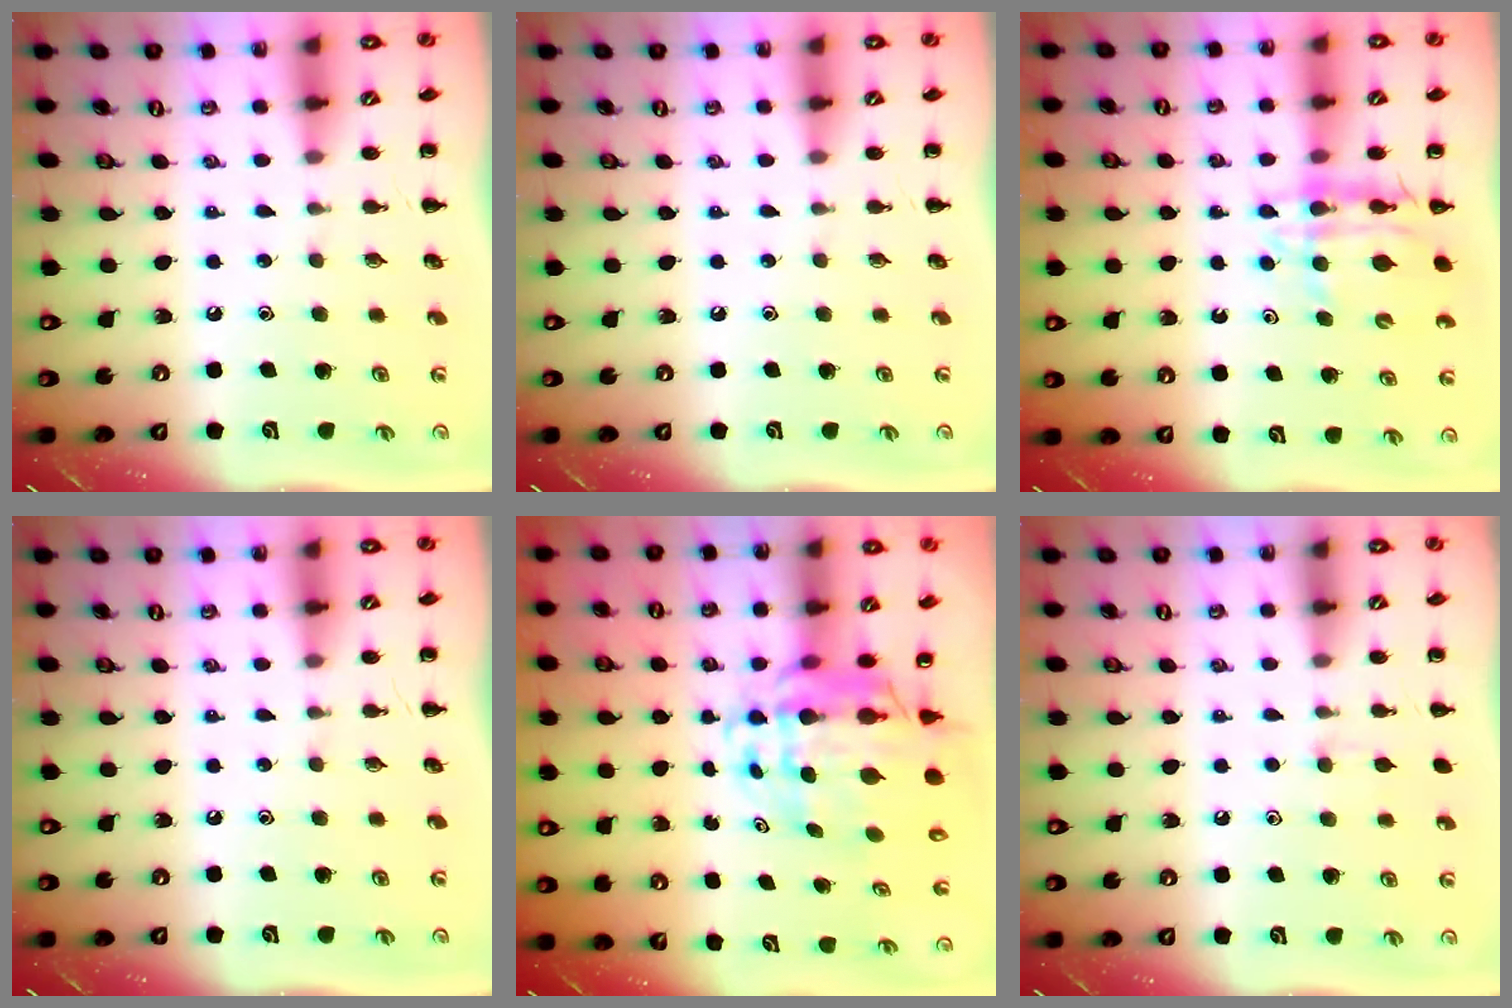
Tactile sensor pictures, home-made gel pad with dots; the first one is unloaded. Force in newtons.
{"total": 0.0}
{"total": 10.7, "press": 10.0, "slide": 3.9}
{"total": 0.0}
{"total": 10.8, "press": 10.4, "slide": 2.9}
{"total": 4.1, "press": 3.7, "slide": 1.6}